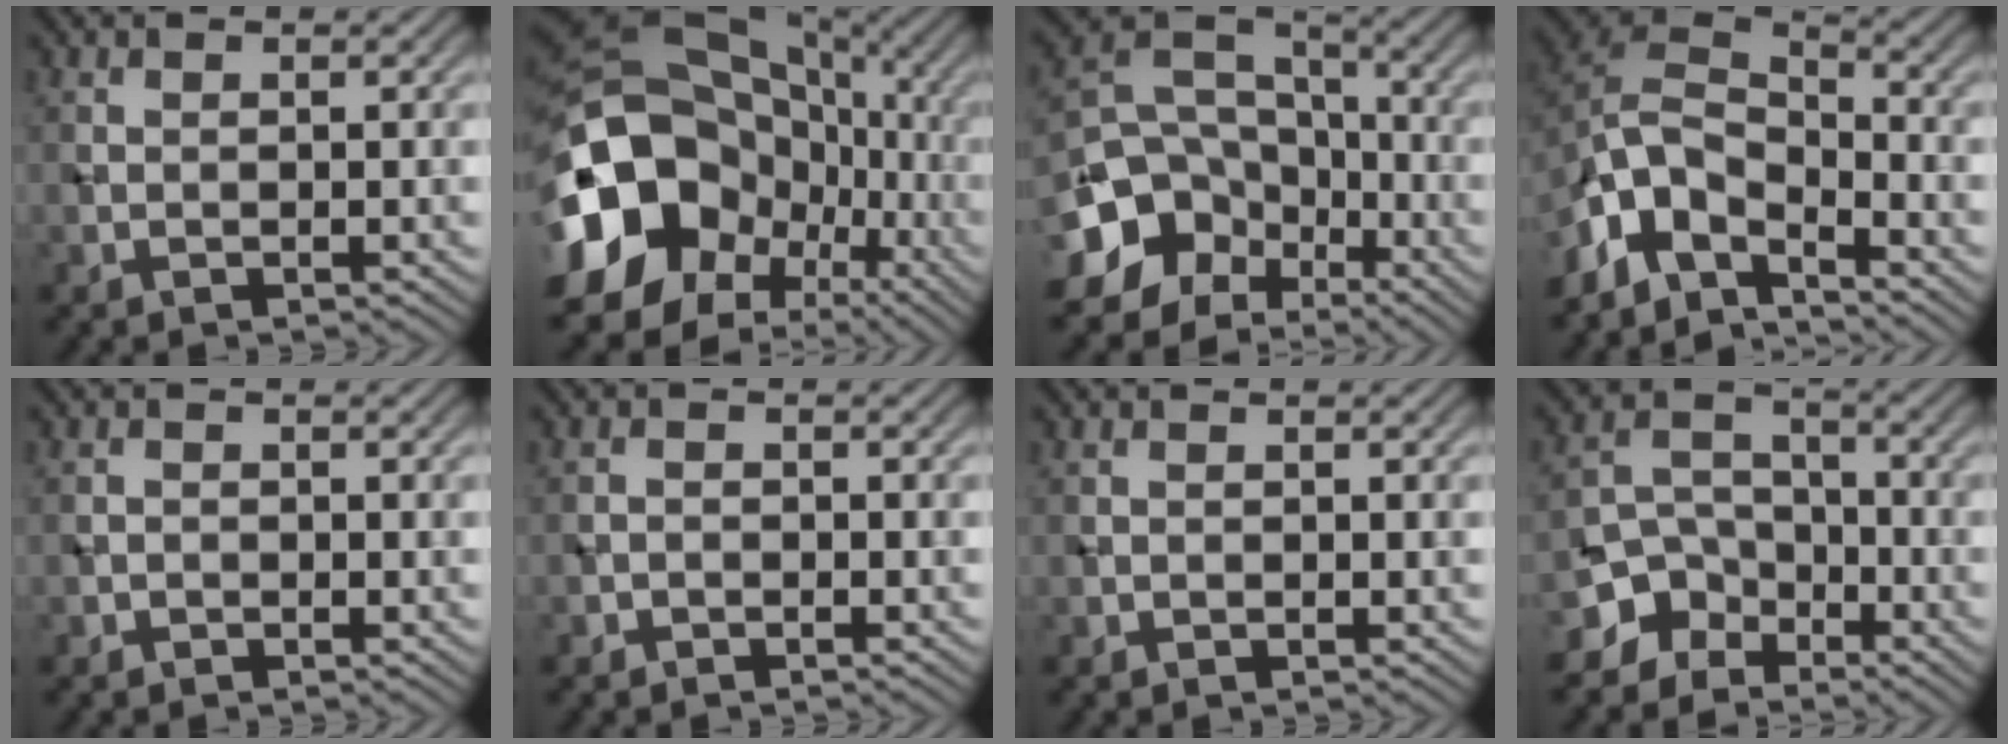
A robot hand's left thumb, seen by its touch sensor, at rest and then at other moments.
{"total": 21.6, "force": [-3.8, 17.4, 12.1], "torque": [-0.264, -0.018, -0.066]}
{"total": 15.7, "force": [-7.4, 12.3, 6.3], "torque": [-0.159, -0.046, -0.139]}
{"total": 9.1, "force": [-5.6, 4.0, 5.9], "torque": [-0.119, 0.000, -0.133]}
{"total": 0.6, "force": [-0.5, 0.4, 0.1], "torque": [0.001, -0.001, -0.010]}
{"total": 0.9, "force": [-0.8, 0.5, 0.2], "torque": [-0.001, 0.000, -0.017]}
{"total": 0.0}
{"total": 5.9, "force": [-4.2, 4.1, 1.2], "torque": [-0.026, -0.005, -0.095]}